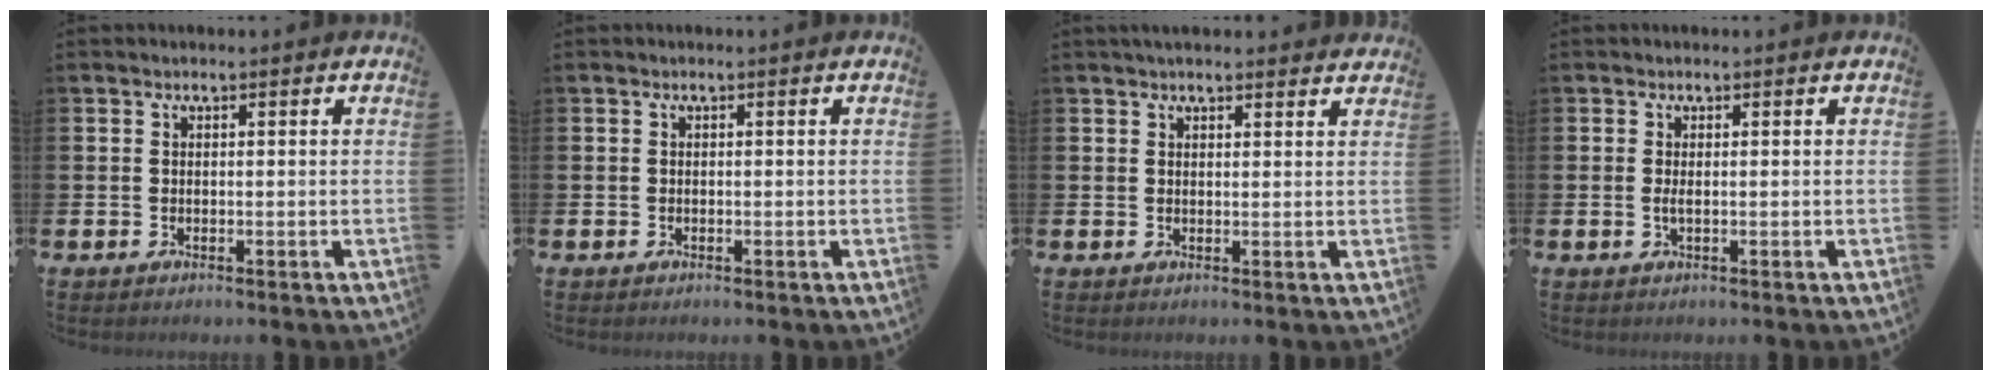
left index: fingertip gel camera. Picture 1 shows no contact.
{"total": 0.0}
{"total": 2.1, "force": [2.0, 0.4, 0.4], "torque": [0.000, -0.008, 0.034]}
{"total": 0.9, "force": [-0.1, 0.2, 0.9], "torque": [-0.019, 0.000, 0.000]}